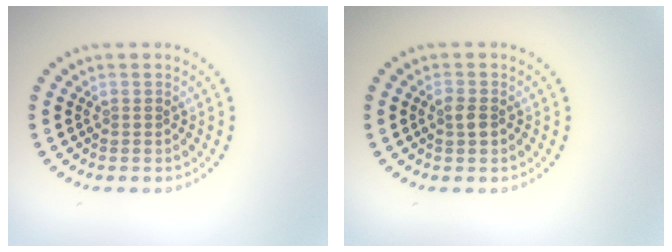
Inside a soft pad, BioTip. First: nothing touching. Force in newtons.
{"total": 1.3, "press": 1.3, "slide": 0.2}